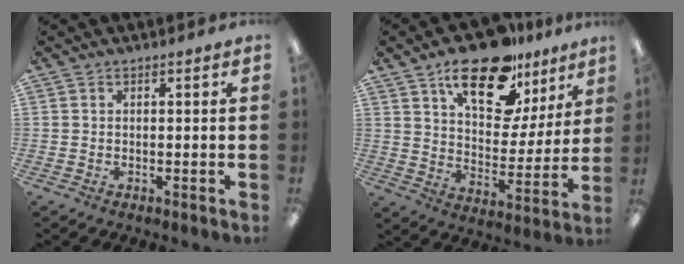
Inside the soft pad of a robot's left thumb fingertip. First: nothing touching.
{"total": 19.4, "force": [13.0, 8.8, 11.3], "torque": [-0.175, -0.067, 0.221]}